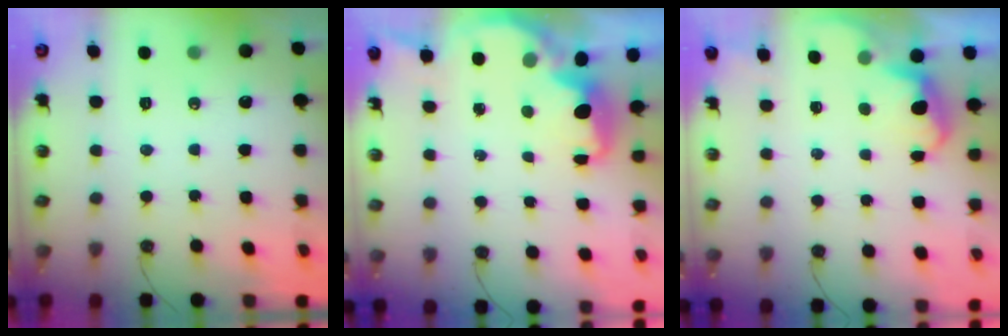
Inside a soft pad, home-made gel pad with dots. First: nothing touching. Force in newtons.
{"total": 2.3, "press": 2.2, "slide": 0.7}
{"total": 2.3, "press": 2.1, "slide": 0.9}